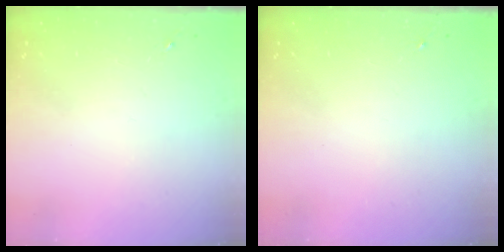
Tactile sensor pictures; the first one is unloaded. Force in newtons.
{"total": 0.0}